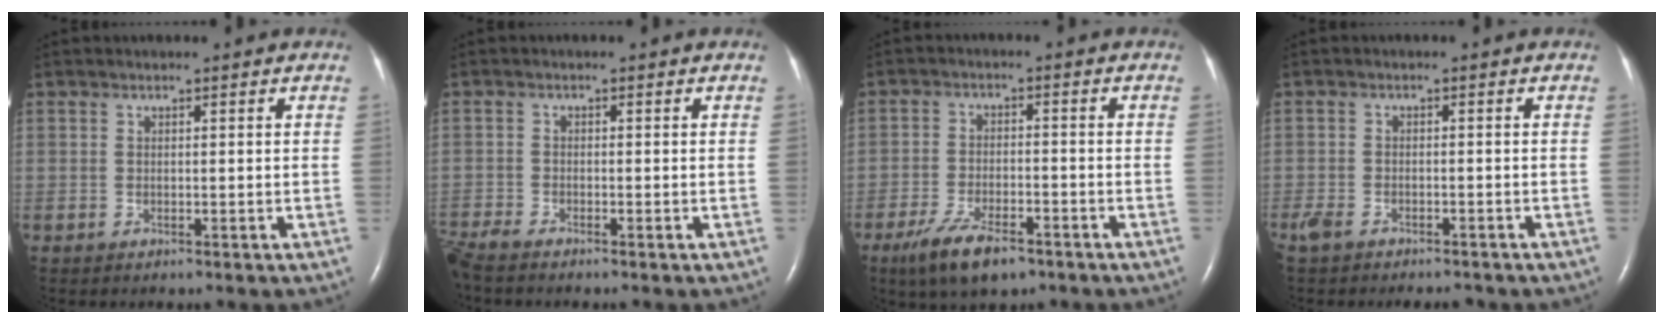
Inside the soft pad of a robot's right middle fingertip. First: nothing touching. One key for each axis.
{"total": 2.9, "fx": -2.7, "fy": -0.1, "fz": 1.1, "tx": -0.029, "ty": -0.012, "tz": -0.056}
{"total": 8.1, "fx": -5.4, "fy": 2.5, "fz": 5.5, "tx": -0.111, "ty": -0.011, "tz": -0.091}
{"total": 6.8, "fx": -5.5, "fy": 2.4, "fz": 3.2, "tx": -0.056, "ty": -0.007, "tz": -0.082}